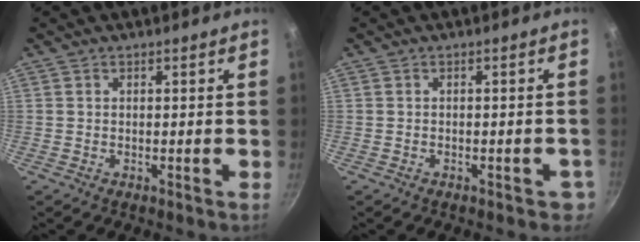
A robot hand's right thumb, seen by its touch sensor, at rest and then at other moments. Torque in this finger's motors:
{"motor_torque": [0.38, 0.74, -0.24, 0.16, 0.00]}